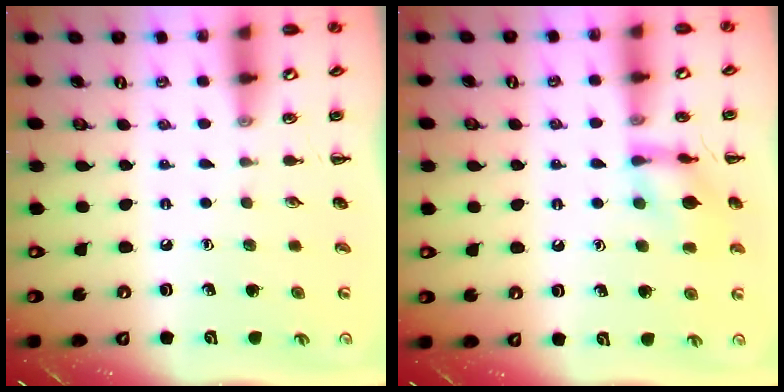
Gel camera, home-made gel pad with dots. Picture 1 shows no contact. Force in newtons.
{"total": 11.8, "press": 11.8, "slide": 0.2}